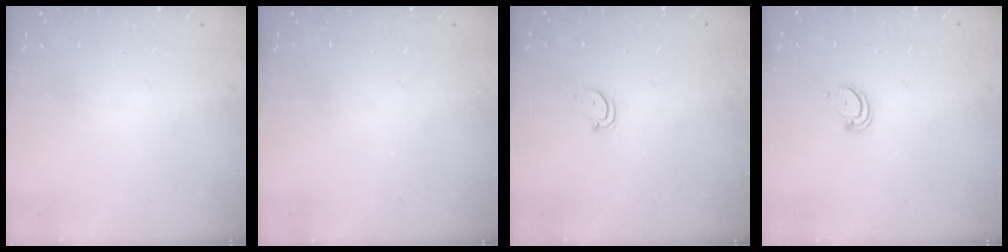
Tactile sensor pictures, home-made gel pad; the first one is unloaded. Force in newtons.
{"total": 0.0}
{"total": 2.4, "press": 2.4, "slide": 0.2}
{"total": 2.7, "press": 2.7, "slide": 0.2}